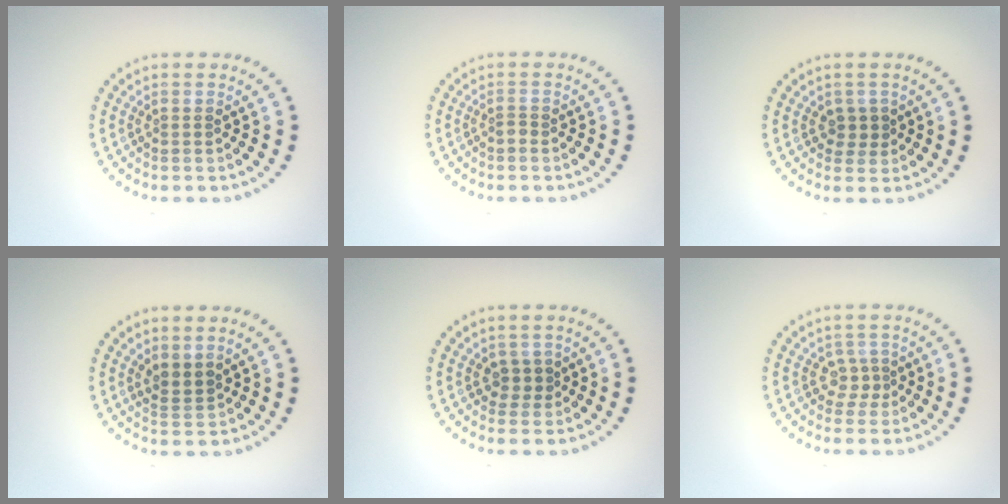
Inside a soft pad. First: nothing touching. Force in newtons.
{"total": 0.7, "press": 0.5, "slide": 0.4}
{"total": 1.7, "press": 1.5, "slide": 0.9}
{"total": 2.0, "press": 1.5, "slide": 1.3}
{"total": 1.6, "press": 1.4, "slide": 0.9}
{"total": 1.8, "press": 1.3, "slide": 1.2}